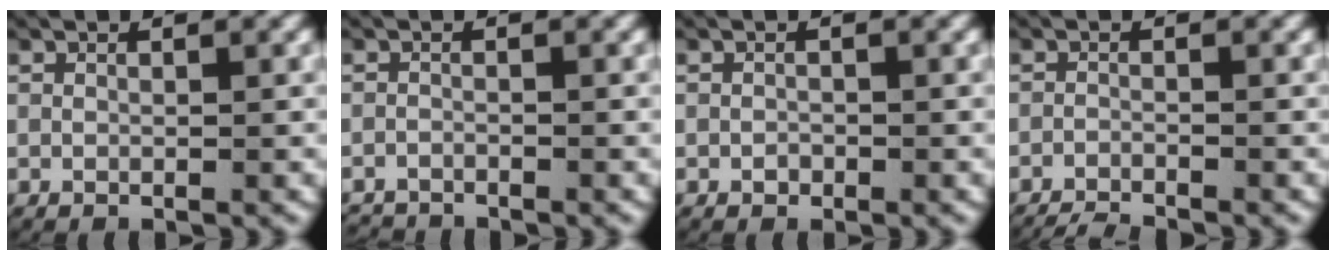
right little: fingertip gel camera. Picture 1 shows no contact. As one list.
[{"total": 1.7, "force": [-1.7, 0.3, -0.1], "torque": [-0.002, -0.011, -0.028]}, {"total": 0.7, "force": [-0.4, 0.6, 0.1], "torque": [0.001, -0.001, -0.008]}, {"total": 3.7, "force": [-3.6, 0.9, 0.5], "torque": [-0.012, -0.015, -0.056]}]